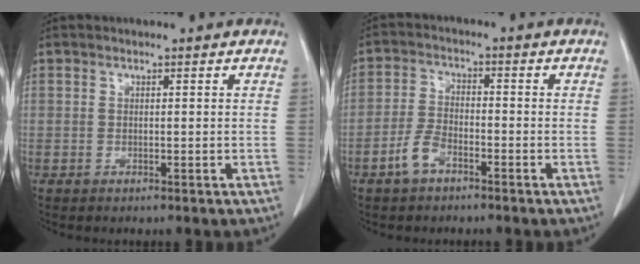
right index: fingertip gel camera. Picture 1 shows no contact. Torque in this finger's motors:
{"motor_torque": [0.35, -0.36, 0.19, 0.05]}